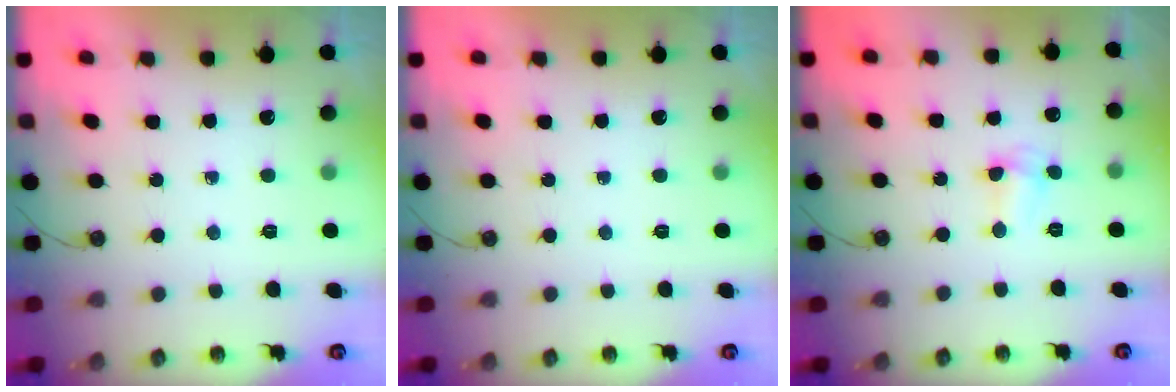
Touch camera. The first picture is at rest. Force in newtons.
{"total": 0.0}
{"total": 3.6, "press": 3.5, "slide": 0.8}